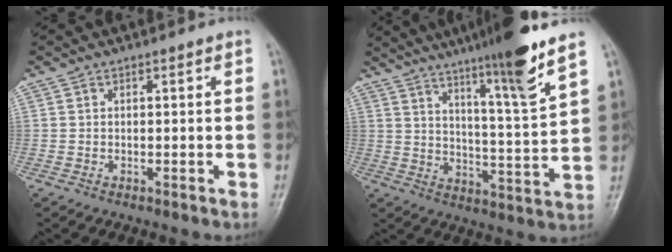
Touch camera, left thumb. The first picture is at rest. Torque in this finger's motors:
{"motor_torque": [2.65, 0.75, 1.54, -1.08, 0.33]}